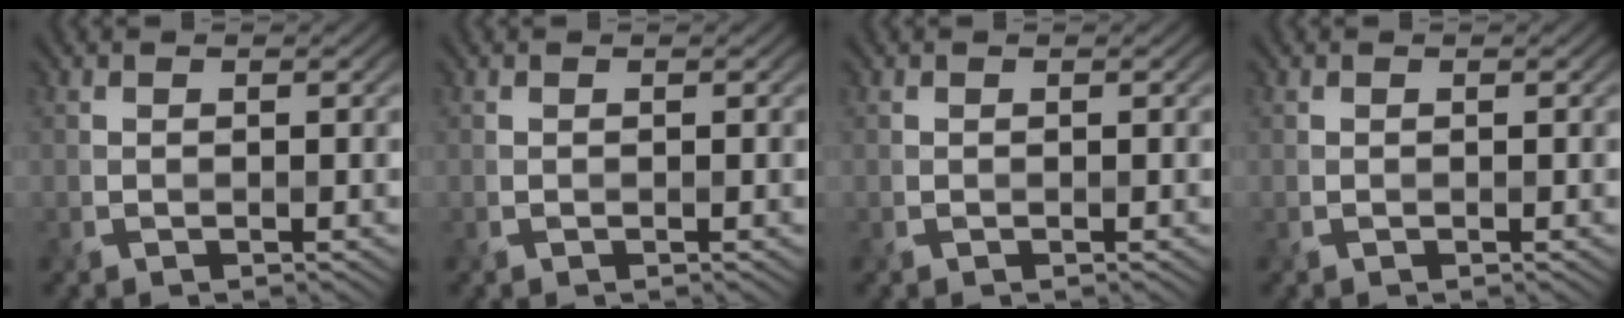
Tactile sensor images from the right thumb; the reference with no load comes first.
{"total": 0.0}
{"total": 0.0}
{"total": 0.0}